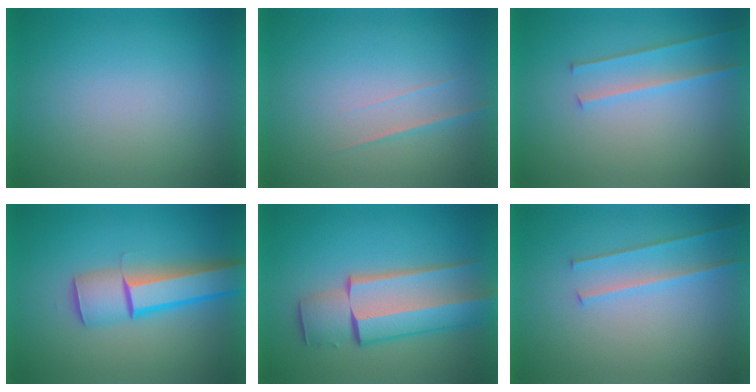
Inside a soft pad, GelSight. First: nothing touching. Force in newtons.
{"total": 1.9}
{"total": 2.0}
{"total": 4.9}
{"total": 7.5}
{"total": 2.2}